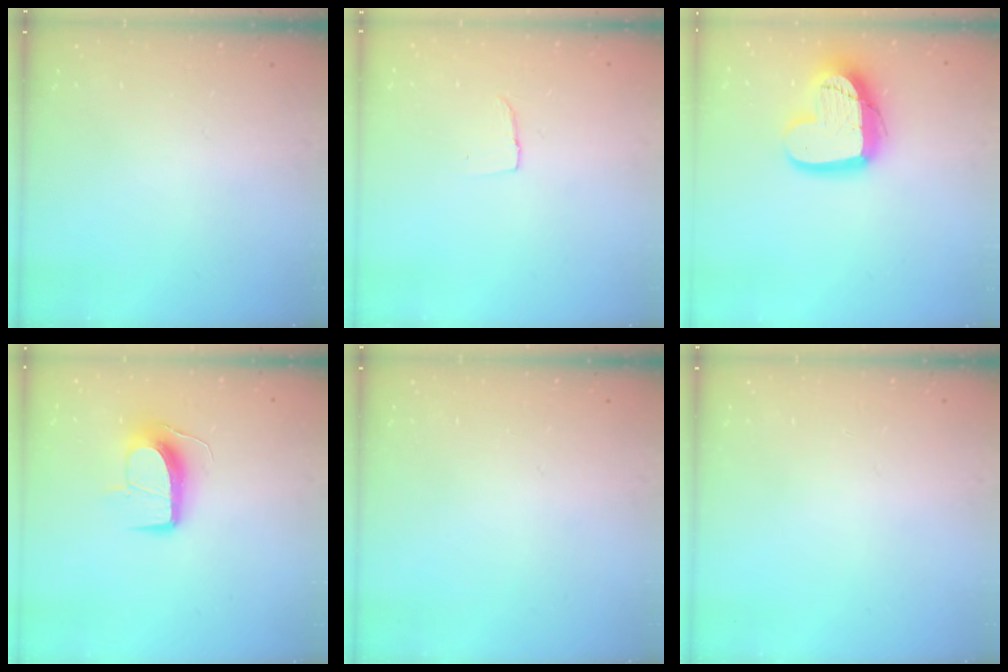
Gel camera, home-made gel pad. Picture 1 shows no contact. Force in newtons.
{"total": 4.2, "press": 4.2, "slide": 0.3}
{"total": 16.4, "press": 16.3, "slide": 1.4}
{"total": 11.6, "press": 11.6, "slide": 0.1}
{"total": 0.0}
{"total": 0.0}